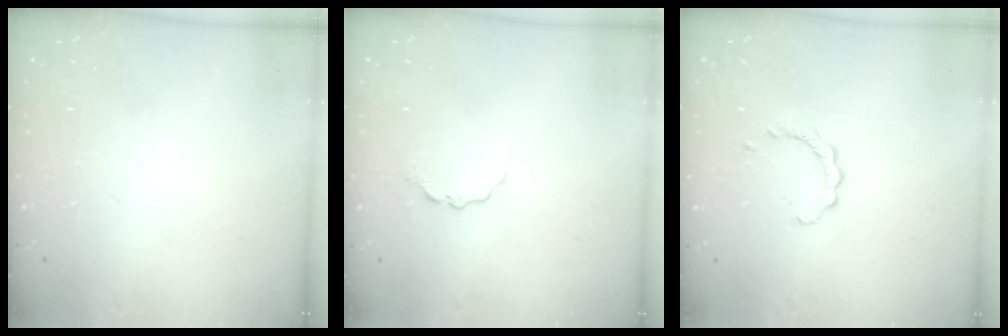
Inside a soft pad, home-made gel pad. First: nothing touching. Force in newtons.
{"total": 3.4, "press": 3.3, "slide": 0.5}
{"total": 2.9, "press": 2.9, "slide": 0.3}